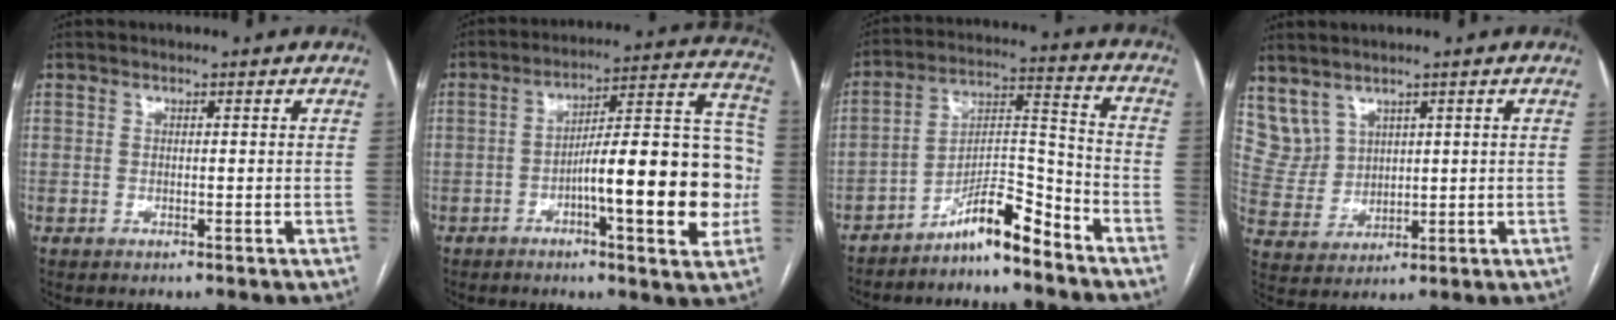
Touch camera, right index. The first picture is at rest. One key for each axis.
{"total": 18.7, "fx": -3.8, "fy": 3.5, "fz": 17.9, "tx": -0.234, "ty": 0.032, "tz": -0.053}
{"total": 10.4, "fx": -8.7, "fy": 0.7, "fz": 5.7, "tx": -0.098, "ty": 0.027, "tz": -0.146}
{"total": 5.4, "fx": 4.1, "fy": 3.5, "fz": 0.9, "tx": -0.029, "ty": 0.018, "tz": 0.101}